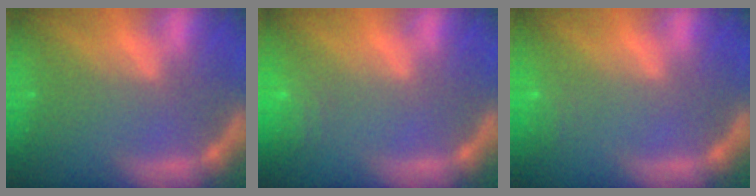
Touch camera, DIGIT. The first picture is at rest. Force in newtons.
{"total": 4.0}
{"total": 1.9}